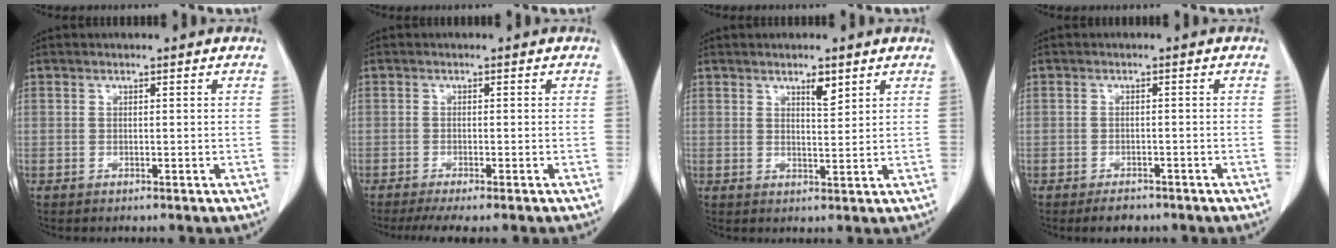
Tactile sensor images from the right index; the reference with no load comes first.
{"total": 5.1, "force": [-4.1, 0.3, 3.0], "torque": [-0.042, -0.011, -0.062]}
{"total": 2.8, "force": [1.9, 0.7, 1.9], "torque": [-0.034, -0.004, 0.033]}
{"total": 2.8, "force": [-2.2, 1.4, 1.1], "torque": [-0.018, 0.000, -0.025]}